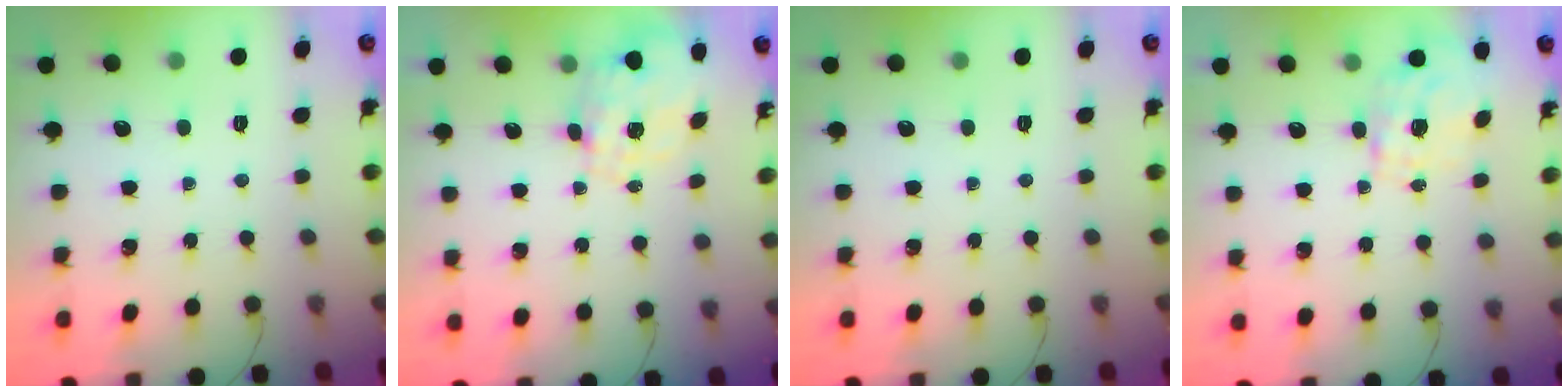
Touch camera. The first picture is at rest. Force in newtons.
{"total": 2.0, "press": 1.8, "slide": 1.0}
{"total": 0.0}
{"total": 1.6, "press": 1.4, "slide": 0.8}